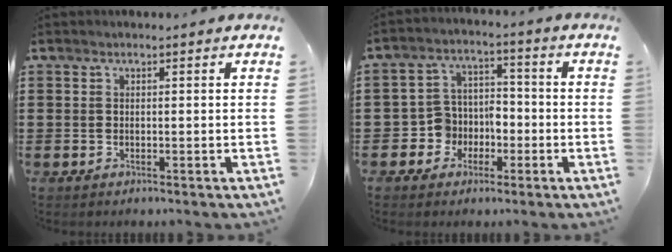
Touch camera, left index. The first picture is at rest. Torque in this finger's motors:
{"motor_torque": [0.47, 0.93, 0.38, 0.05]}